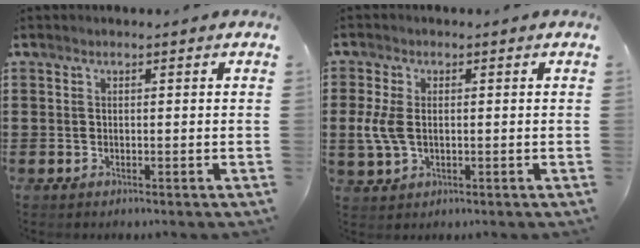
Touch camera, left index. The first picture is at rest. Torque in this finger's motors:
{"motor_torque": [1.12, 1.02, 0.31, 0.05]}